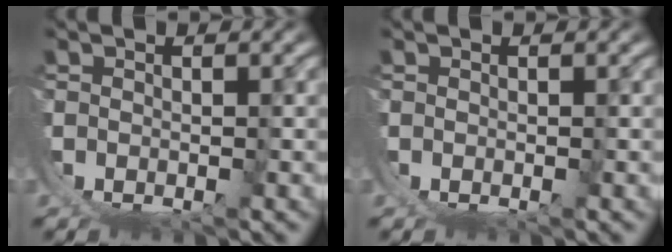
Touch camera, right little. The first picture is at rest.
{"total": 0.0}